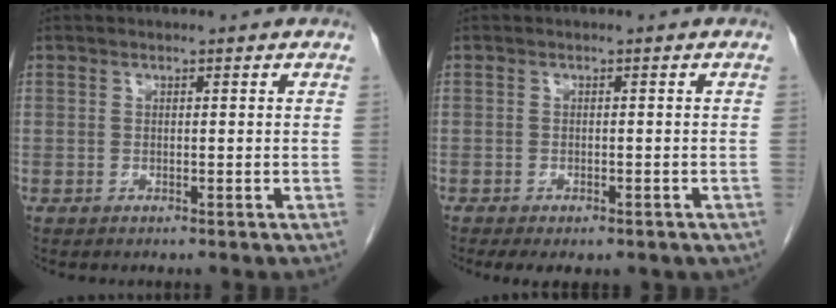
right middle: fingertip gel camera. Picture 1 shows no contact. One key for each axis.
{"total": 6.0, "fx": -4.2, "fy": 2.7, "fz": 3.3, "tx": -0.038, "ty": -0.002, "tz": -0.048}